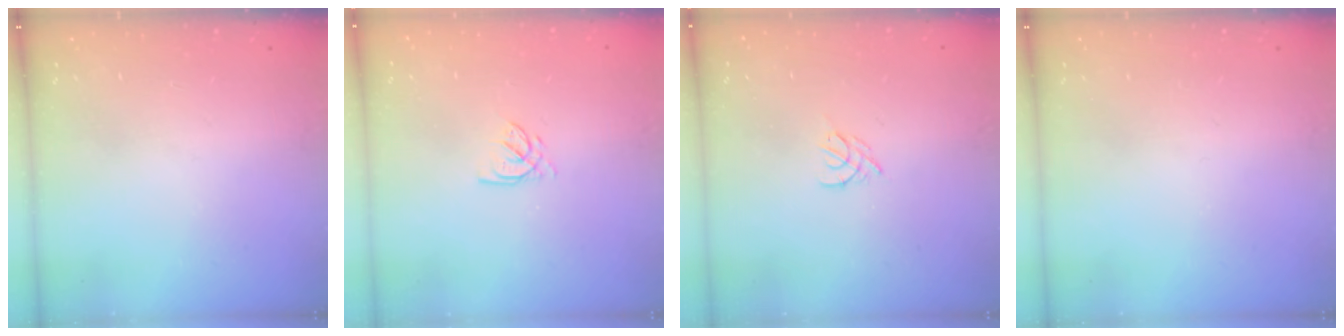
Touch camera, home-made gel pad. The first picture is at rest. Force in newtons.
{"total": 2.2, "press": 2.2, "slide": 0.3}
{"total": 4.3, "press": 4.2, "slide": 0.7}
{"total": 0.0}